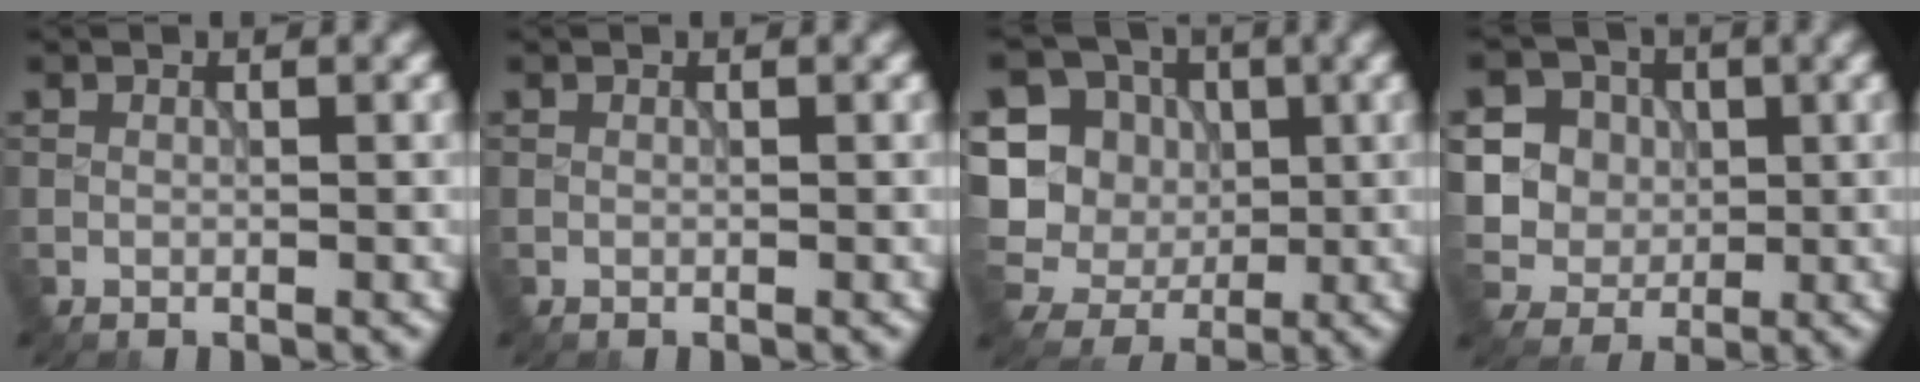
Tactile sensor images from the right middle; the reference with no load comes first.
{"total": 0.0}
{"total": 11.8, "force": [0.7, 11.1, 4.2], "torque": [-0.140, 0.021, -0.010]}
{"total": 8.1, "force": [1.6, 7.3, 3.3], "torque": [-0.079, 0.019, 0.017]}